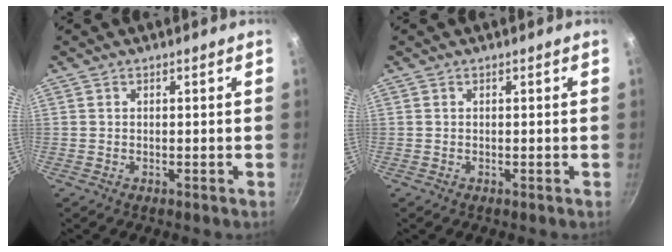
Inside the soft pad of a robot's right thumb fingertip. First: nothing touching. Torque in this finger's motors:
{"motor_torque": [-0.02, 0.02, 0.00, 0.00, 0.00]}